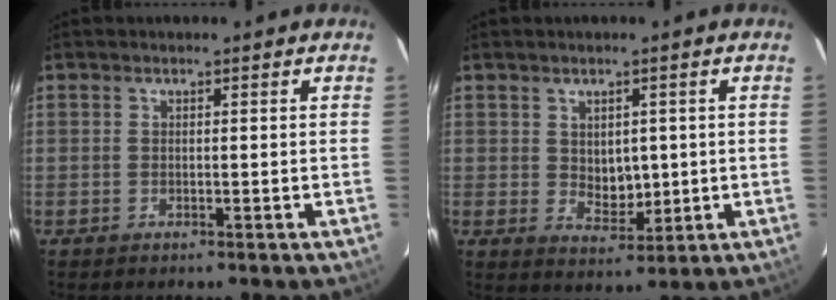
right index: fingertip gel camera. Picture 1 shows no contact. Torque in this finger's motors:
{"motor_torque": [0.17, 0.15, 0.25, 0.02]}